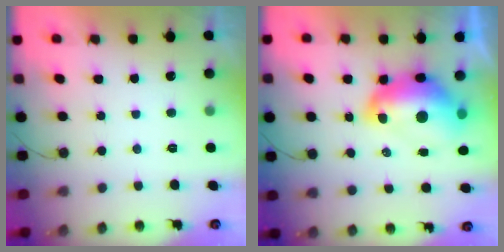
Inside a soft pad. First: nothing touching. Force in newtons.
{"total": 14.9, "press": 14.8, "slide": 1.5}